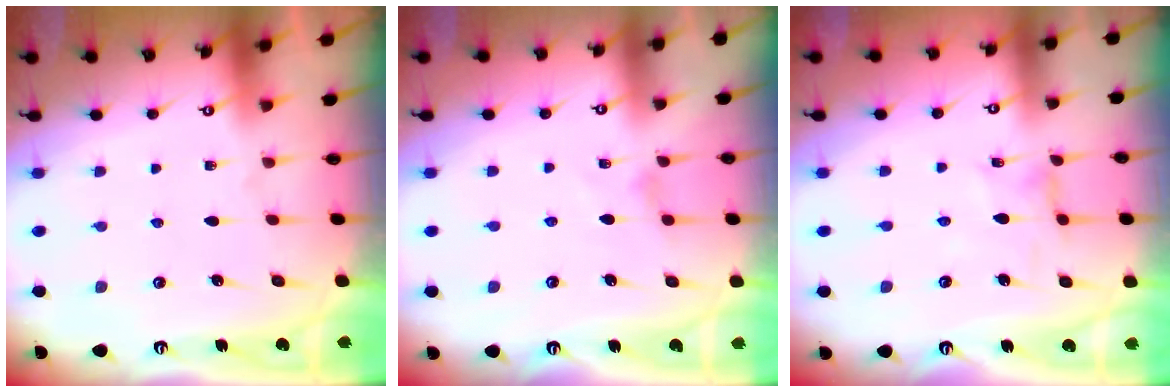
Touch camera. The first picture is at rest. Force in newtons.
{"total": 1.5, "press": 1.5, "slide": 0.3}
{"total": 1.2, "press": 1.2, "slide": 0.3}